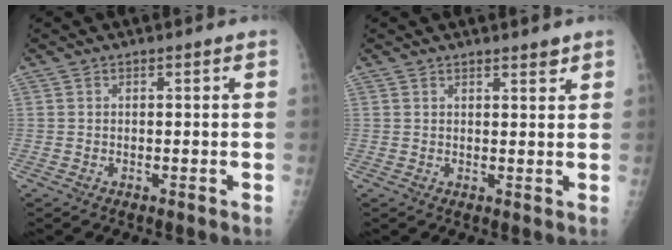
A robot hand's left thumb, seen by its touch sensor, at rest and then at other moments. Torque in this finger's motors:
{"motor_torque": [-0.03, 0.08, -0.24, -0.29, 0.02]}